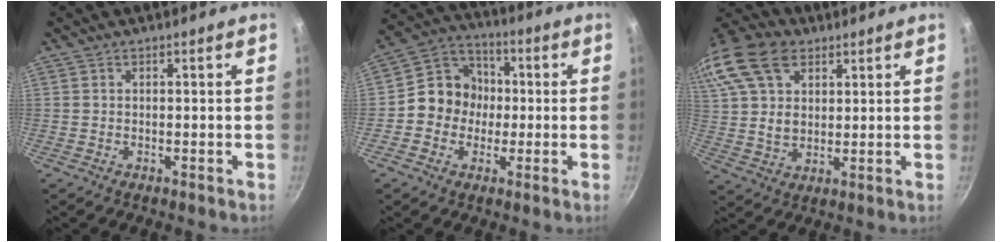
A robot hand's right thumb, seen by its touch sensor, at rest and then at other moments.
{"total": 10.5, "force": [-0.9, 9.6, 4.3], "torque": [-0.029, 0.025, -0.037]}
{"total": 23.8, "force": [11.0, 16.0, 13.7], "torque": [-0.315, 0.033, 0.201]}